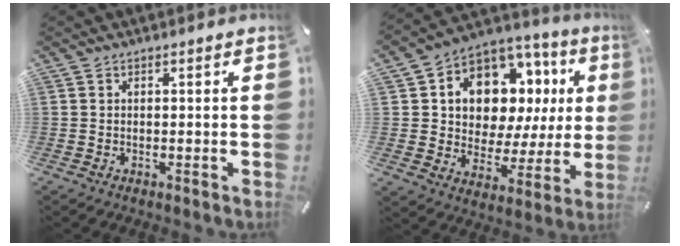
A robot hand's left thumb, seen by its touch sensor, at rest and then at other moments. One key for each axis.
{"total": 11.6, "fx": 5.7, "fy": 8.6, "fz": 5.3, "tx": -0.089, "ty": -0.061, "tz": 0.106}